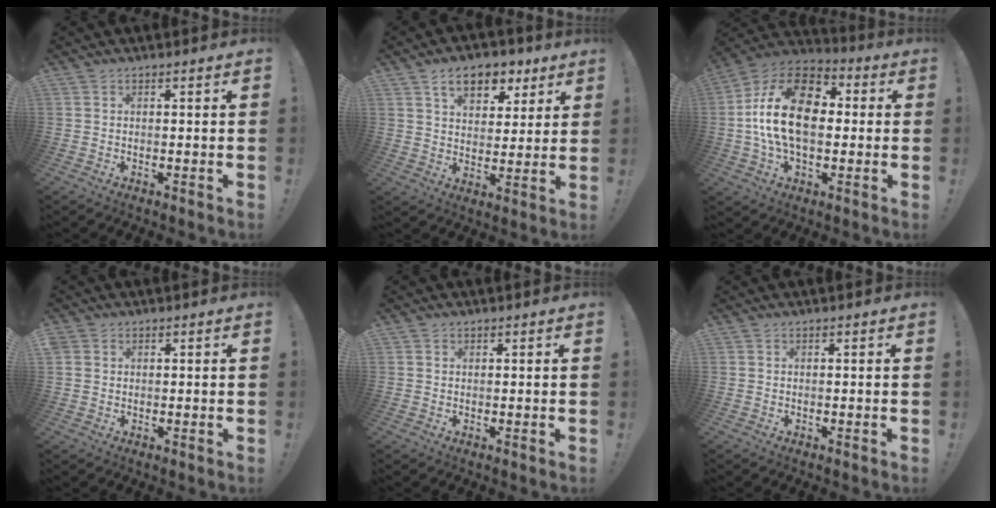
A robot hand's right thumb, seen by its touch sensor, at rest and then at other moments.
{"total": 11.5, "force": [6.4, 7.1, 6.4], "torque": [-0.092, -0.027, 0.117]}
{"total": 21.8, "force": [1.5, 13.2, 17.2], "torque": [-0.316, 0.018, 0.026]}
{"total": 1.9, "force": [0.9, 1.6, 0.5], "torque": [-0.016, 0.004, 0.020]}
{"total": 0.6, "force": [0.5, 0.3, 0.0], "torque": [0.007, -0.003, 0.008]}
{"total": 0.0}